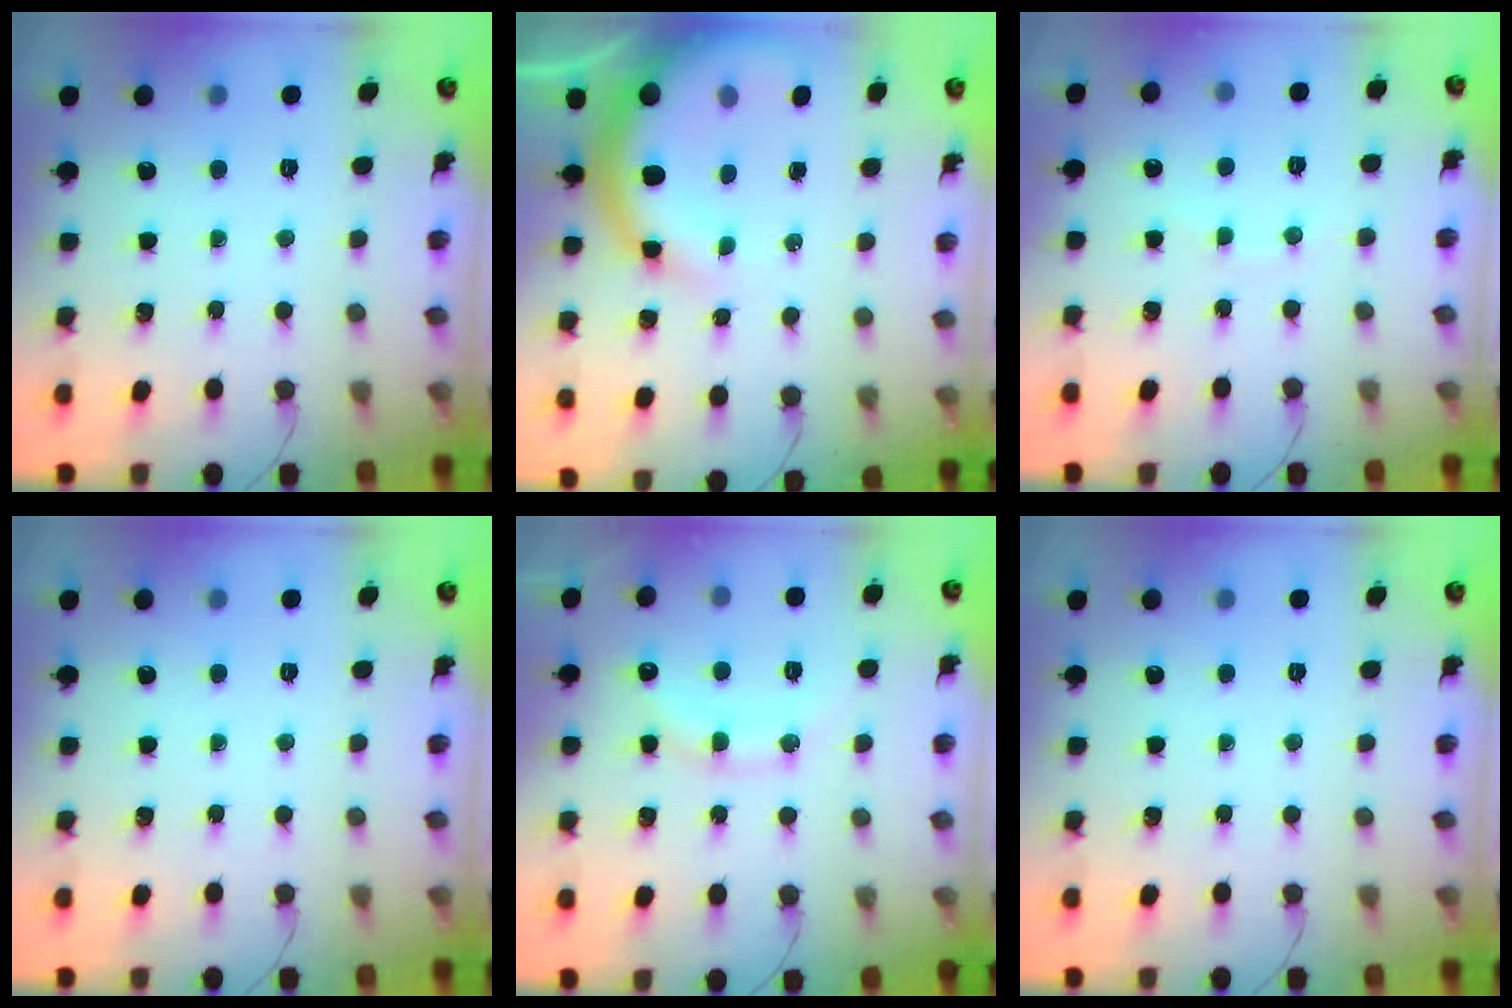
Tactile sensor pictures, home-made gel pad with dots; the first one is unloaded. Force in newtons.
{"total": 16.1, "press": 15.7, "slide": 3.4}
{"total": 2.6, "press": 2.5, "slide": 0.8}
{"total": 0.0}
{"total": 12.6, "press": 12.6, "slide": 0.9}
{"total": 0.0}